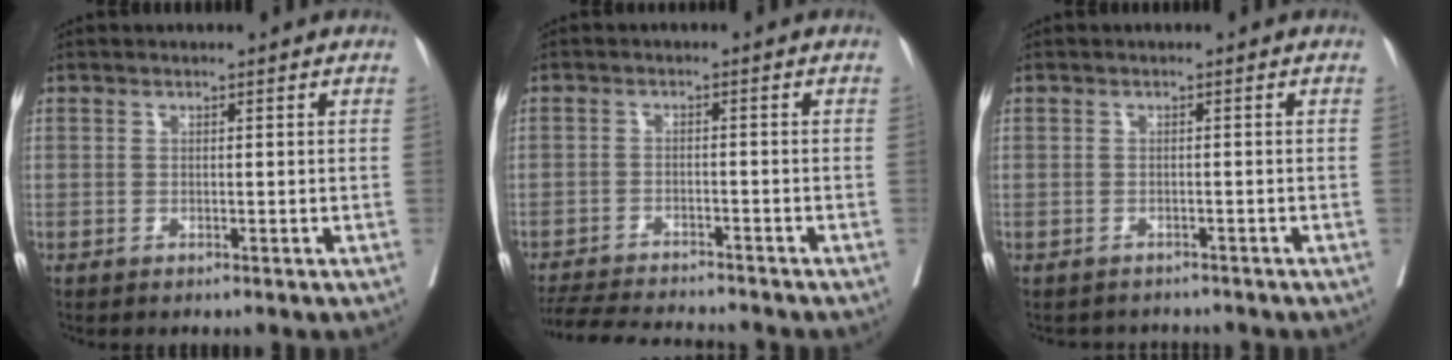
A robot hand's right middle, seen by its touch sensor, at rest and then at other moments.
{"total": 10.3, "force": [-9.8, 0.8, 3.2], "torque": [-0.050, -0.007, -0.150]}
{"total": 3.0, "force": [-2.7, 1.3, -0.3], "torque": [0.005, 0.000, -0.041]}